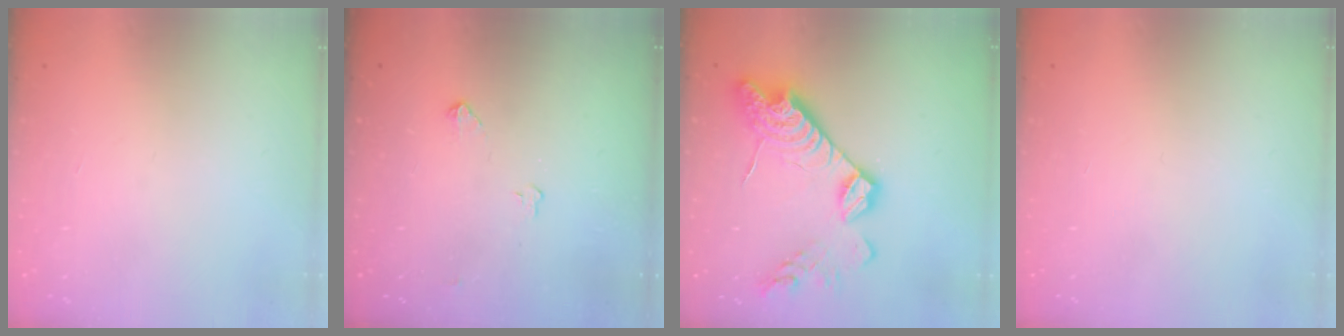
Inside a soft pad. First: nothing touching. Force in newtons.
{"total": 3.8, "press": 3.8, "slide": 0.6}
{"total": 18.6, "press": 18.5, "slide": 1.5}
{"total": 0.0}